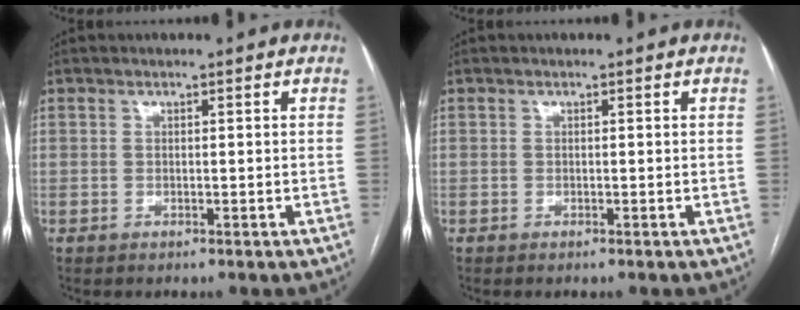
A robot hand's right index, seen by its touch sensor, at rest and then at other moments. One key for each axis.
{"total": 0.0}